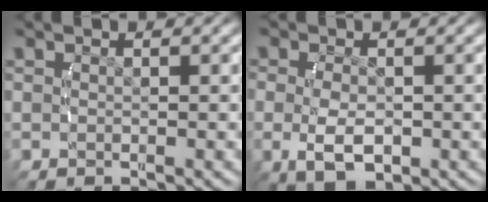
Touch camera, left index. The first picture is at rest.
{"total": 5.1, "force": [-1.2, 3.2, 3.8], "torque": [-0.071, -0.019, -0.009]}